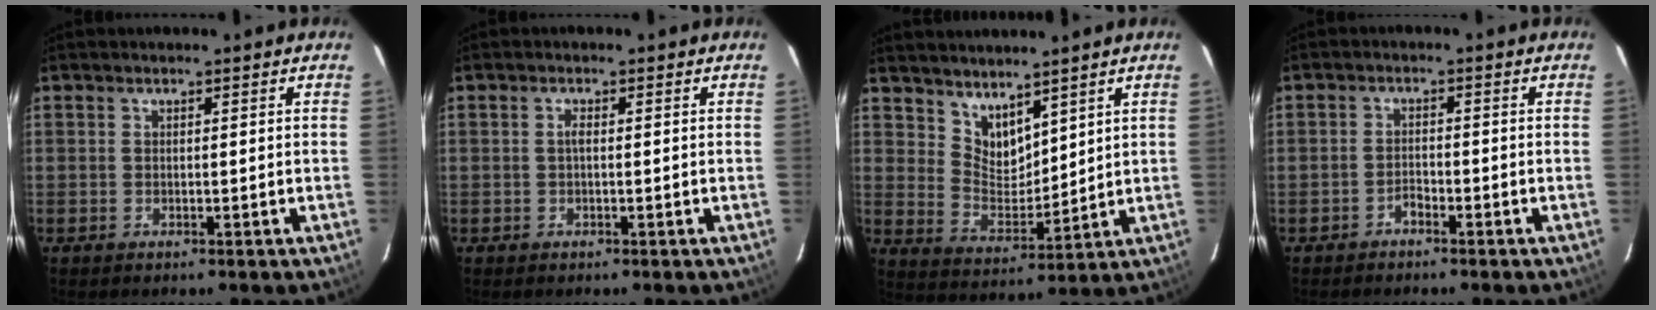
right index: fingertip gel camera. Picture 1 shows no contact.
{"total": 0.9, "force": [-0.1, 0.2, 0.8], "torque": [-0.017, 0.003, -0.003]}
{"total": 7.4, "force": [5.9, 3.5, 2.7], "torque": [-0.041, -0.002, 0.121]}
{"total": 1.5, "force": [-1.4, 0.5, 0.4], "torque": [-0.007, 0.003, -0.024]}